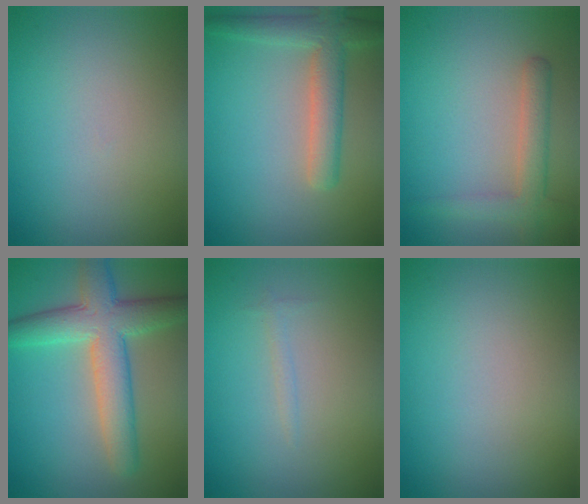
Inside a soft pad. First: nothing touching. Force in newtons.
{"total": 4.2, "press": 4.2, "slide": 0.2}
{"total": 2.9, "press": 2.9, "slide": 0.2}
{"total": 6.8, "press": 6.8, "slide": 0.3}
{"total": 0.6, "press": 0.6, "slide": 0.0}
{"total": 0.0}